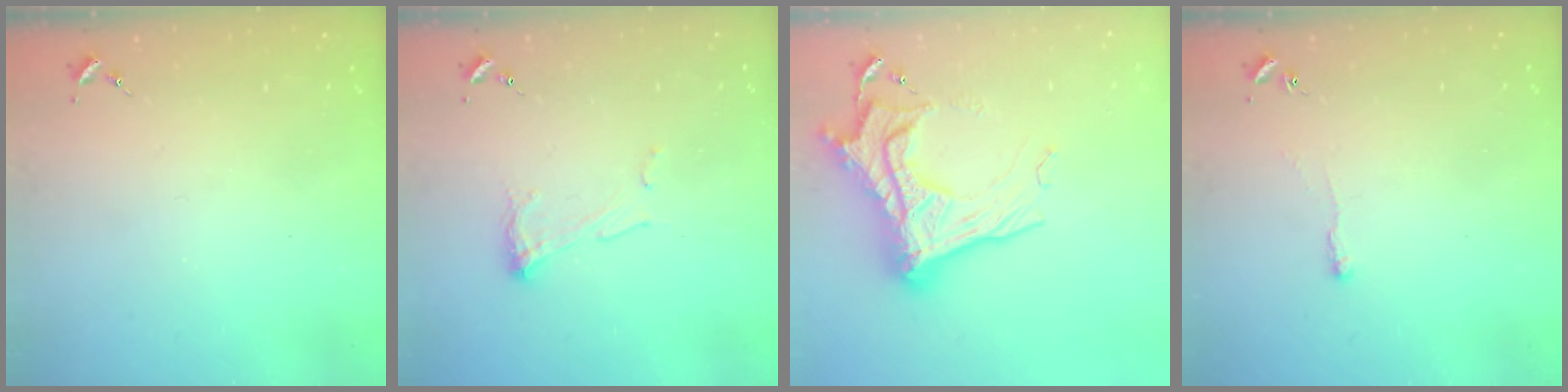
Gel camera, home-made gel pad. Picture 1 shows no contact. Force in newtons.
{"total": 6.9, "press": 6.9, "slide": 0.2}
{"total": 20.8, "press": 20.7, "slide": 1.7}
{"total": 2.5, "press": 2.5, "slide": 0.5}